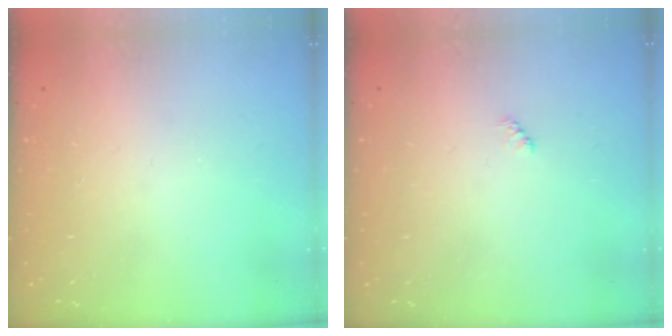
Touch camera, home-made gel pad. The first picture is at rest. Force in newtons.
{"total": 2.3, "press": 2.2, "slide": 0.5}